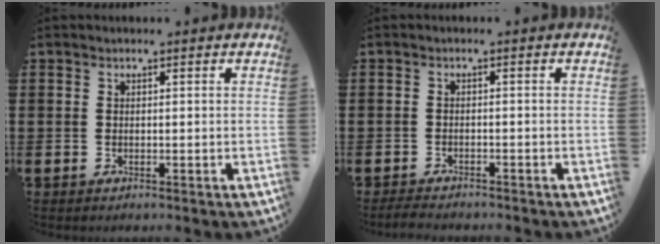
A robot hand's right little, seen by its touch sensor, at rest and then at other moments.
{"total": 1.5, "force": [-1.5, 0.1, 0.4], "torque": [-0.009, 0.005, -0.031]}